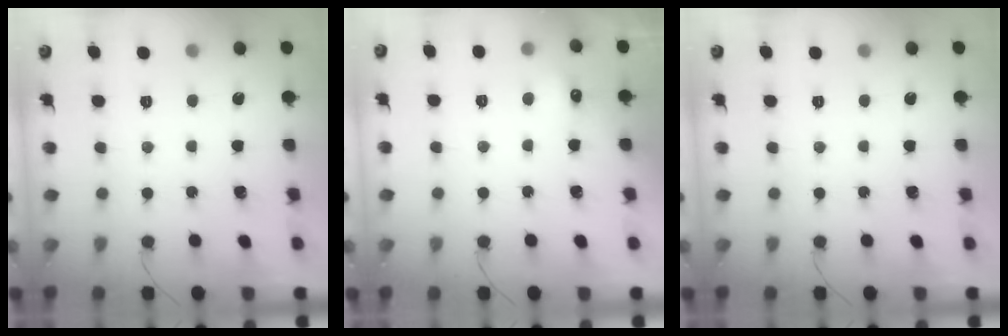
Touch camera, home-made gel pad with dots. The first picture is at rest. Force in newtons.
{"total": 5.1, "press": 4.9, "slide": 1.1}
{"total": 0.0}